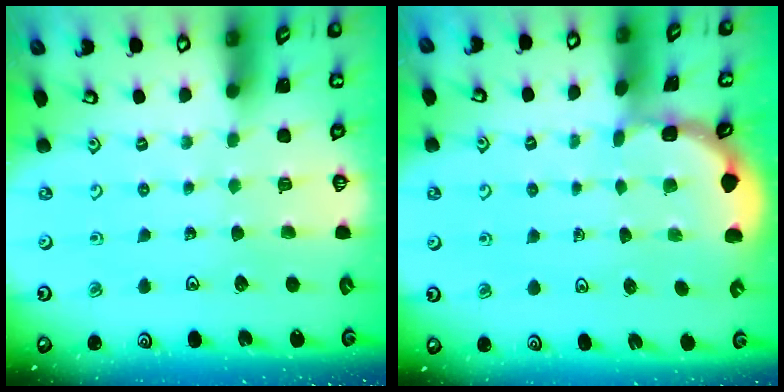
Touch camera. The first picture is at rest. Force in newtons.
{"total": 1.5, "press": 1.5, "slide": 0.1}